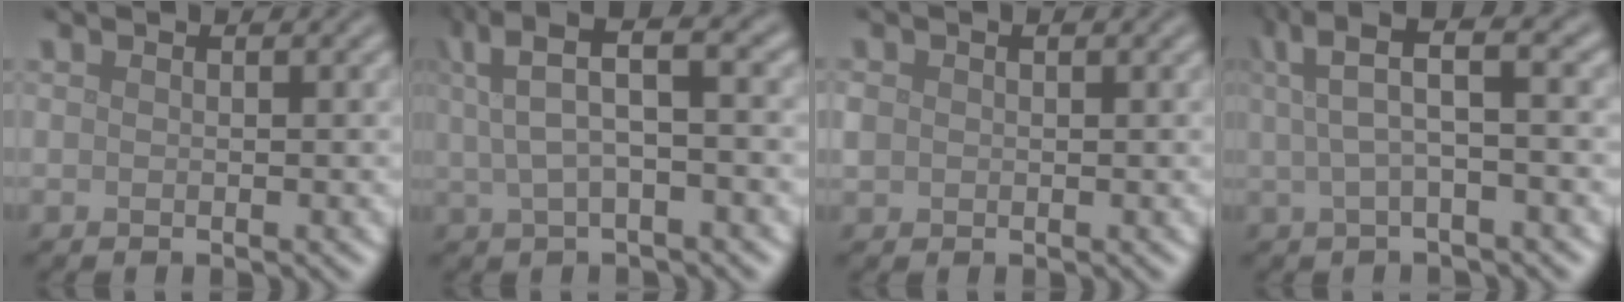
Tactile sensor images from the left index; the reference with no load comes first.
{"total": 6.1, "force": [2.5, 1.9, 5.2], "torque": [-0.100, 0.019, 0.043]}
{"total": 1.5, "force": [0.3, 1.3, 0.7], "torque": [-0.015, 0.003, 0.004]}
{"total": 5.2, "force": [2.0, 1.3, 4.7], "torque": [-0.081, 0.020, 0.033]}